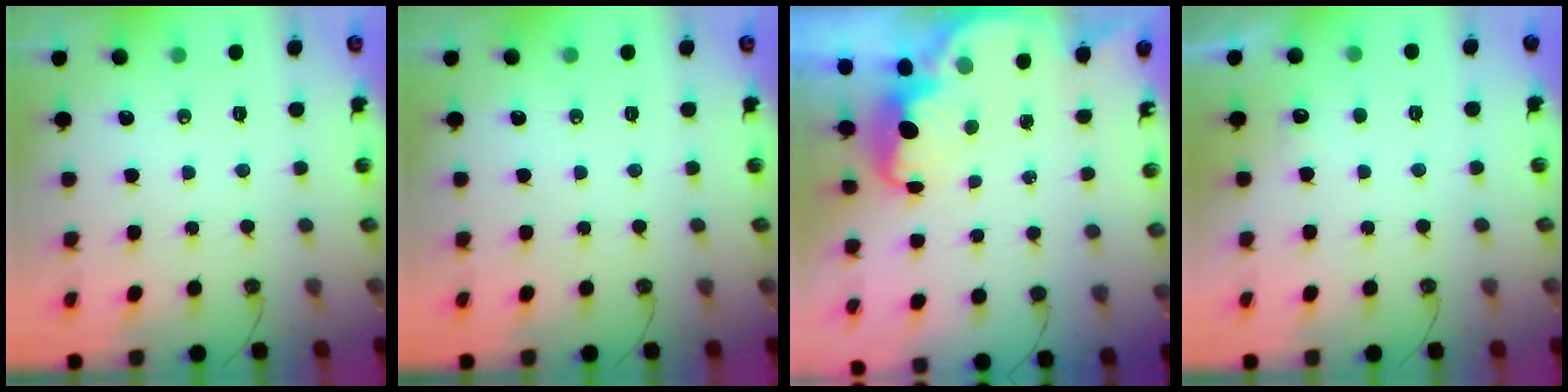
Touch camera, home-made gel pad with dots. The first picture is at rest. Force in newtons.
{"total": 0.0}
{"total": 2.8, "press": 2.8, "slide": 0.4}
{"total": 2.6, "press": 2.4, "slide": 1.0}